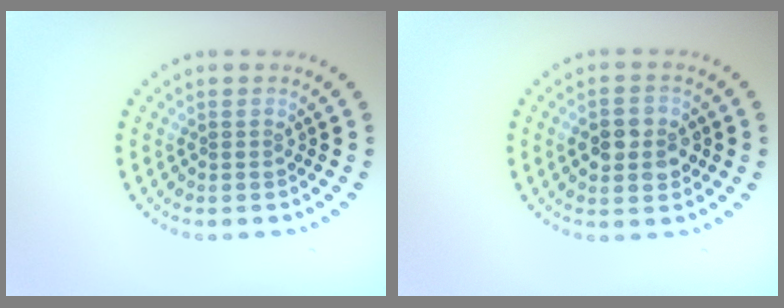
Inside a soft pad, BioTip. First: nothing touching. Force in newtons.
{"total": 3.8, "press": 3.7, "slide": 0.2}